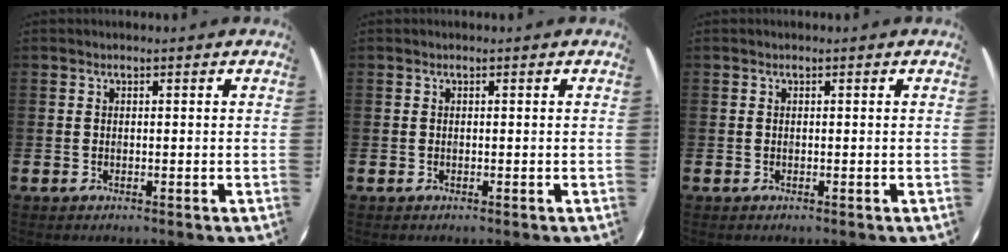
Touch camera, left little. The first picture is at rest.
{"total": 0.0}
{"total": 0.0}